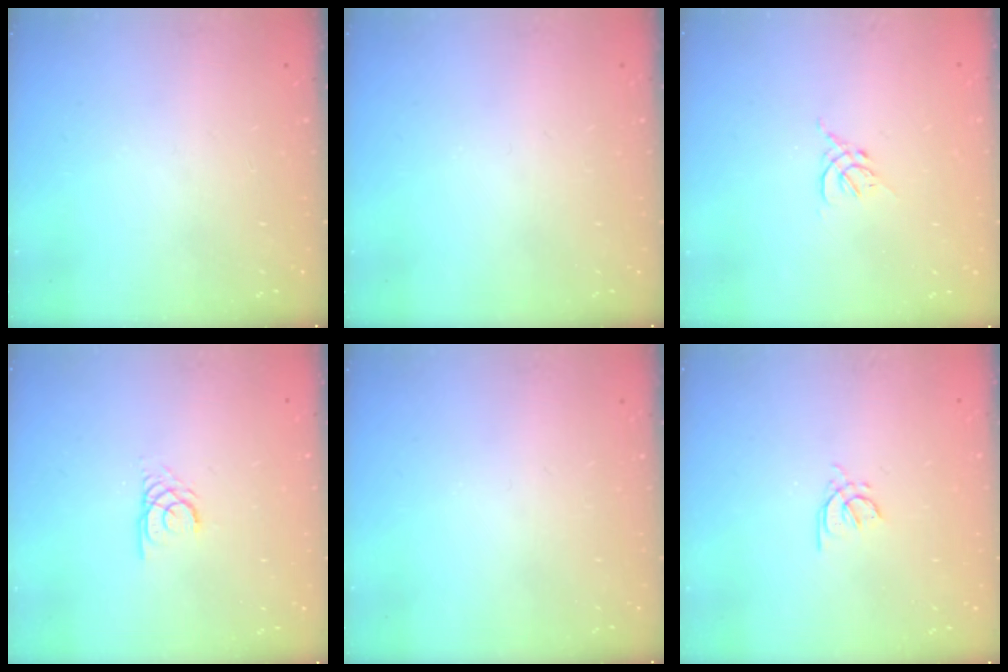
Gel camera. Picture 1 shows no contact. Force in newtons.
{"total": 0.0}
{"total": 1.6, "press": 1.5, "slide": 0.6}
{"total": 2.2, "press": 2.2, "slide": 0.3}
{"total": 0.0}
{"total": 2.8, "press": 2.7, "slide": 0.8}